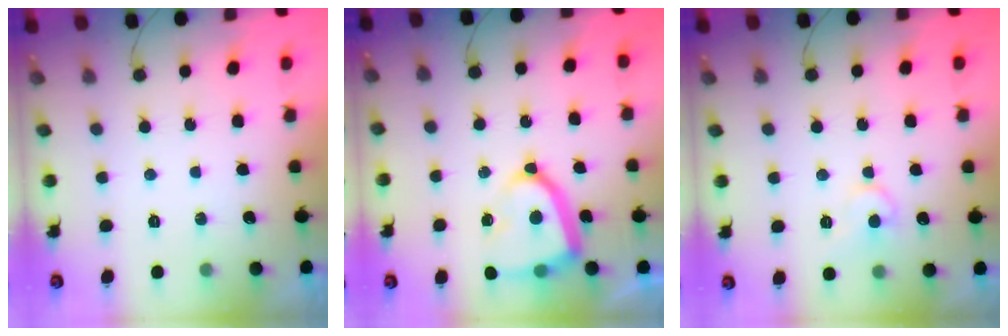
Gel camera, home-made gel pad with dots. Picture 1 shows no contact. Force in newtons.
{"total": 13.4, "press": 13.3, "slide": 1.7}
{"total": 8.2, "press": 8.1, "slide": 0.8}